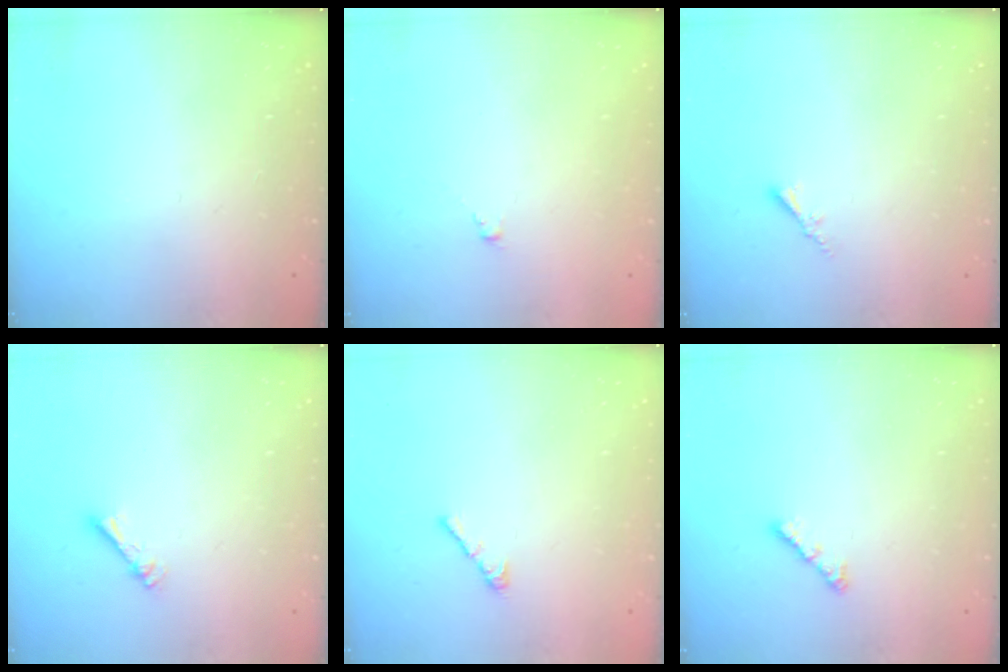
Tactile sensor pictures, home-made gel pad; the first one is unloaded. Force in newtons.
{"total": 0.0}
{"total": 1.7, "press": 1.6, "slide": 0.5}
{"total": 2.3, "press": 2.2, "slide": 0.4}
{"total": 3.0, "press": 2.9, "slide": 0.8}
{"total": 3.0, "press": 2.9, "slide": 0.6}